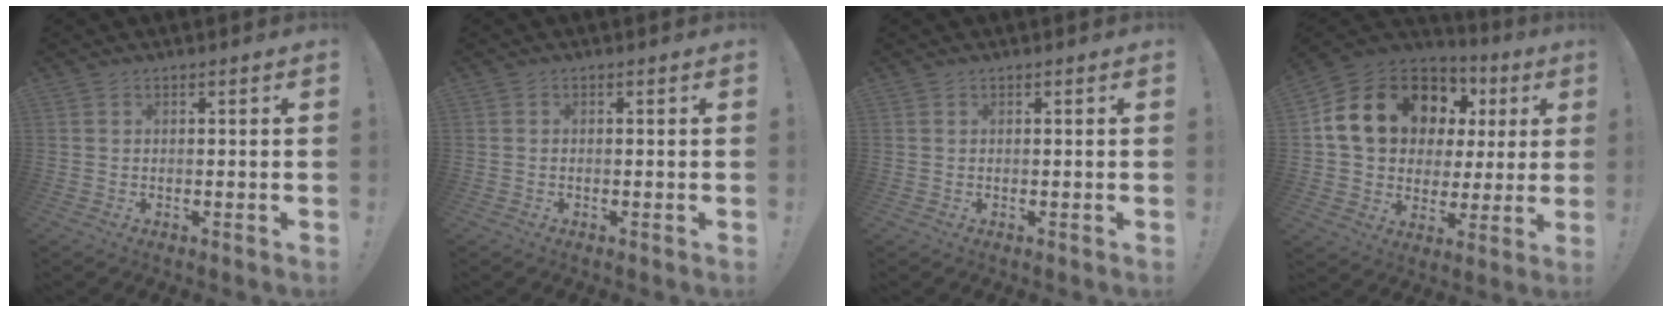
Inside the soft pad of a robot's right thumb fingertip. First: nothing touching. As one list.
[{"total": 0.0}, {"total": 0.0}, {"total": 19.1, "force": [8.0, 13.4, 10.9], "torque": [-0.177, -0.029, 0.168]}]